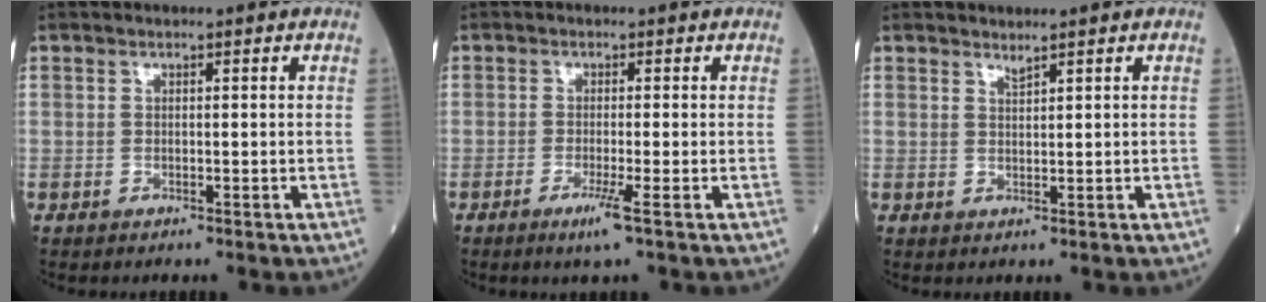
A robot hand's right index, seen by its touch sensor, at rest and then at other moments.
{"total": 2.9, "force": [-1.6, -0.6, 2.4], "torque": [-0.048, -0.010, -0.033]}
{"total": 1.0, "force": [0.9, -0.2, 0.3], "torque": [-0.009, -0.009, 0.018]}